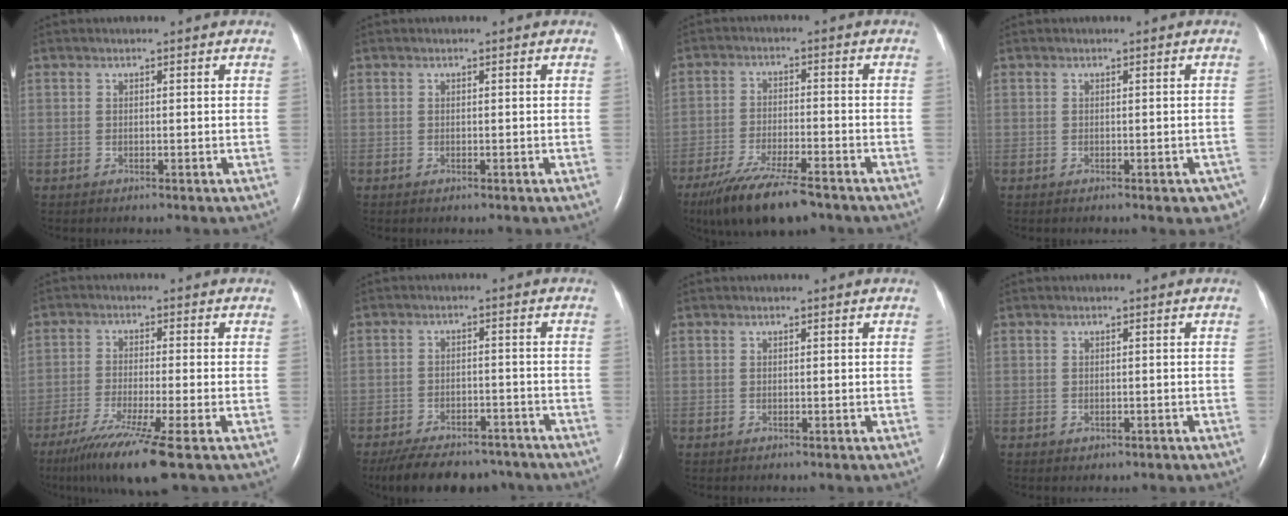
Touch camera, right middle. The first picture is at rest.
{"total": 0.0}
{"total": 11.8, "force": [-8.9, 2.0, 7.5], "torque": [-0.135, -0.030, -0.150]}
{"total": 4.0, "force": [-2.7, 1.5, 2.4], "torque": [-0.007, -0.002, -0.033]}
{"total": 10.1, "force": [-6.4, -0.9, 7.7], "torque": [-0.138, -0.034, -0.109]}
{"total": 14.2, "force": [-11.8, 5.6, 5.5], "torque": [-0.111, -0.002, -0.163]}
{"total": 0.0}
{"total": 0.8, "force": [-0.4, 0.7, 0.3], "torque": [-0.005, 0.001, 0.001]}